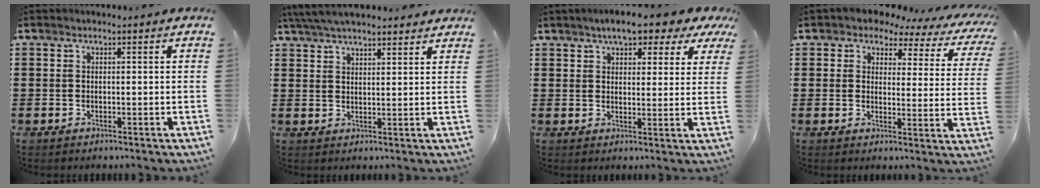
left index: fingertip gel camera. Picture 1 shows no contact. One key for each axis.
{"total": 5.0, "fx": 4.6, "fy": 0.7, "fz": 1.8, "tx": -0.048, "ty": -0.006, "tz": 0.086}
{"total": 6.0, "fx": 4.8, "fy": 1.8, "fz": 3.0, "tx": -0.060, "ty": -0.009, "tz": 0.081}
{"total": 3.6, "fx": 2.9, "fy": 1.7, "fz": 1.4, "tx": -0.039, "ty": -0.014, "tz": 0.044}